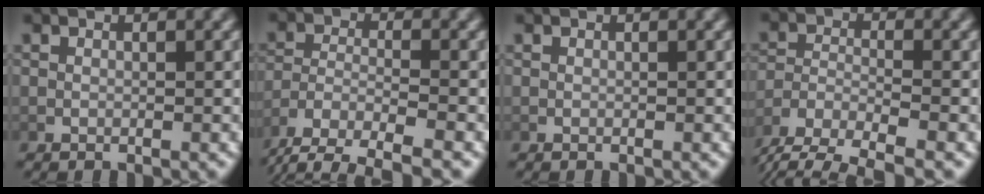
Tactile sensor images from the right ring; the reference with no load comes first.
{"total": 5.0, "force": [-2.8, 2.7, 3.2], "torque": [-0.074, -0.021, -0.037]}
{"total": 0.0}
{"total": 4.6, "force": [-2.6, 2.5, 2.9], "torque": [-0.070, -0.020, -0.035]}